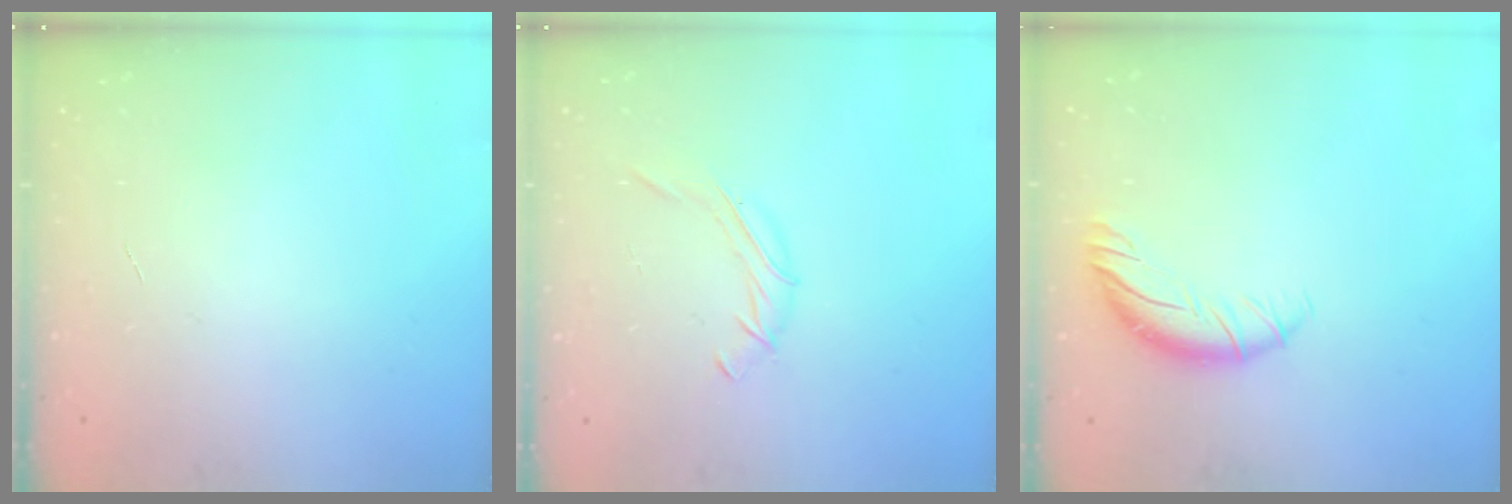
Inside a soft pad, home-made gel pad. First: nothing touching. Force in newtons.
{"total": 7.1, "press": 7.1, "slide": 1.1}
{"total": 8.5, "press": 8.5, "slide": 0.6}